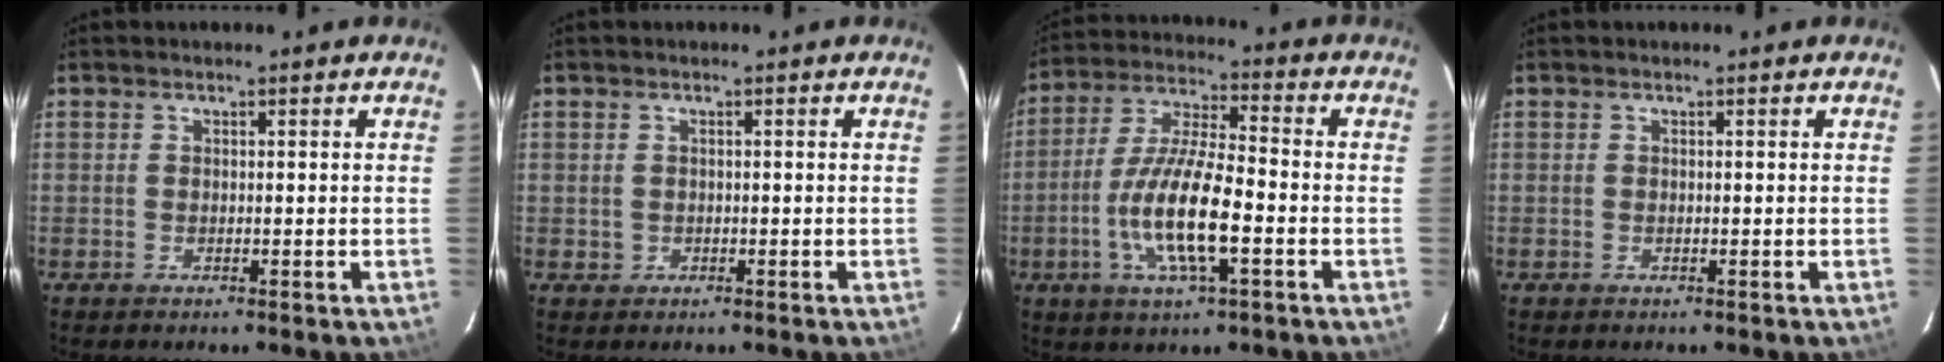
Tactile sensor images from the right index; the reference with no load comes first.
{"total": 1.2, "force": [-0.1, 1.2, 0.0], "torque": [0.002, 0.003, 0.002]}
{"total": 13.3, "force": [-4.2, 2.8, 12.3], "torque": [-0.250, -0.008, -0.080]}
{"total": 0.0}